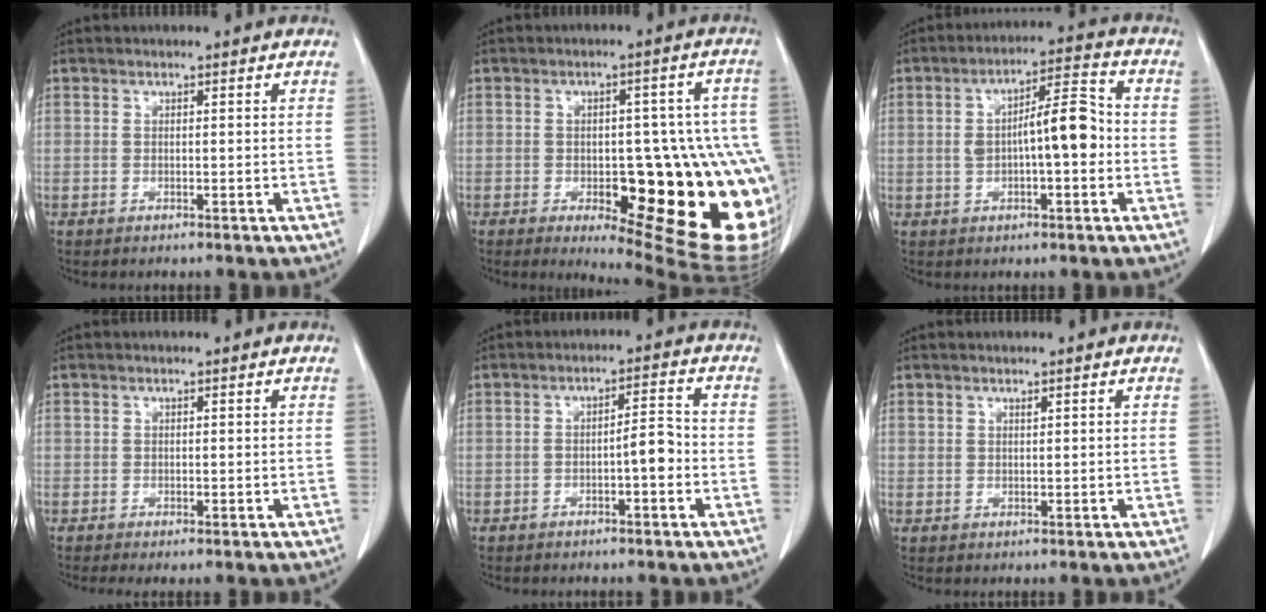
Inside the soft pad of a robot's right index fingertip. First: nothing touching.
{"total": 22.2, "force": [-5.6, 6.1, 20.5], "torque": [-0.166, 0.013, -0.049]}
{"total": 8.9, "force": [-0.5, 2.3, 8.6], "torque": [-0.146, 0.028, -0.010]}
{"total": 0.8, "force": [-0.1, 0.5, 0.6], "torque": [-0.014, -0.003, 0.000]}
{"total": 3.8, "force": [-1.3, 0.8, 3.5], "torque": [-0.049, 0.014, -0.020]}
{"total": 0.6, "force": [0.5, 0.3, 0.2], "torque": [-0.003, -0.002, 0.006]}